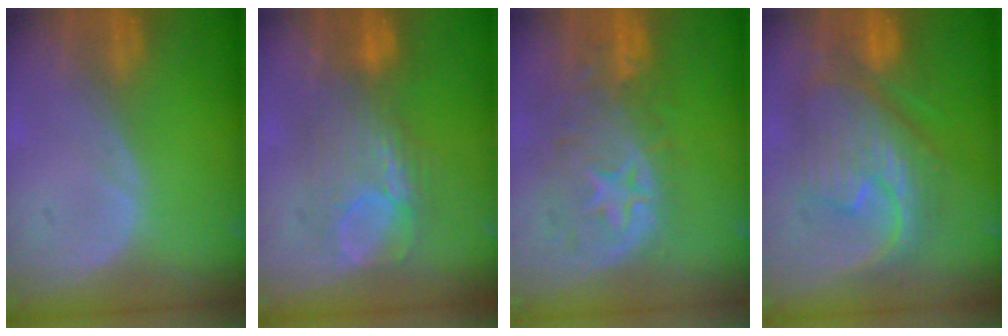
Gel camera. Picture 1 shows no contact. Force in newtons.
{"total": 7.9, "press": 7.8, "slide": 1.2}
{"total": 10.8, "press": 9.7, "slide": 4.8}
{"total": 11.1, "press": 11.1, "slide": 1.1}